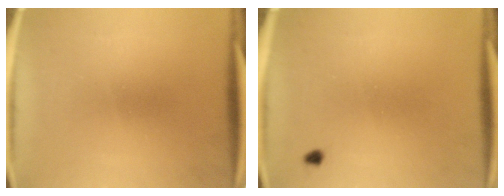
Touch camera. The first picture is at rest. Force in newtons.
{"total": 0.7}